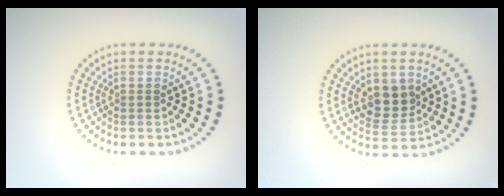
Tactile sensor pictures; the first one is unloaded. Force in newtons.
{"total": 3.4, "press": 3.3, "slide": 0.9}